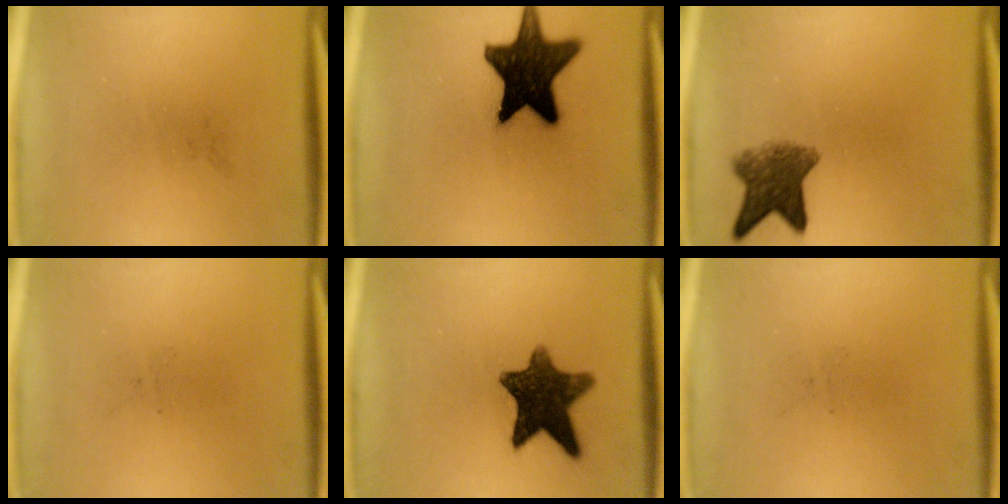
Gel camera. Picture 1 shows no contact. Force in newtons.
{"total": 17.6}
{"total": 6.5}
{"total": 0.0}
{"total": 11.2}
{"total": 0.0}